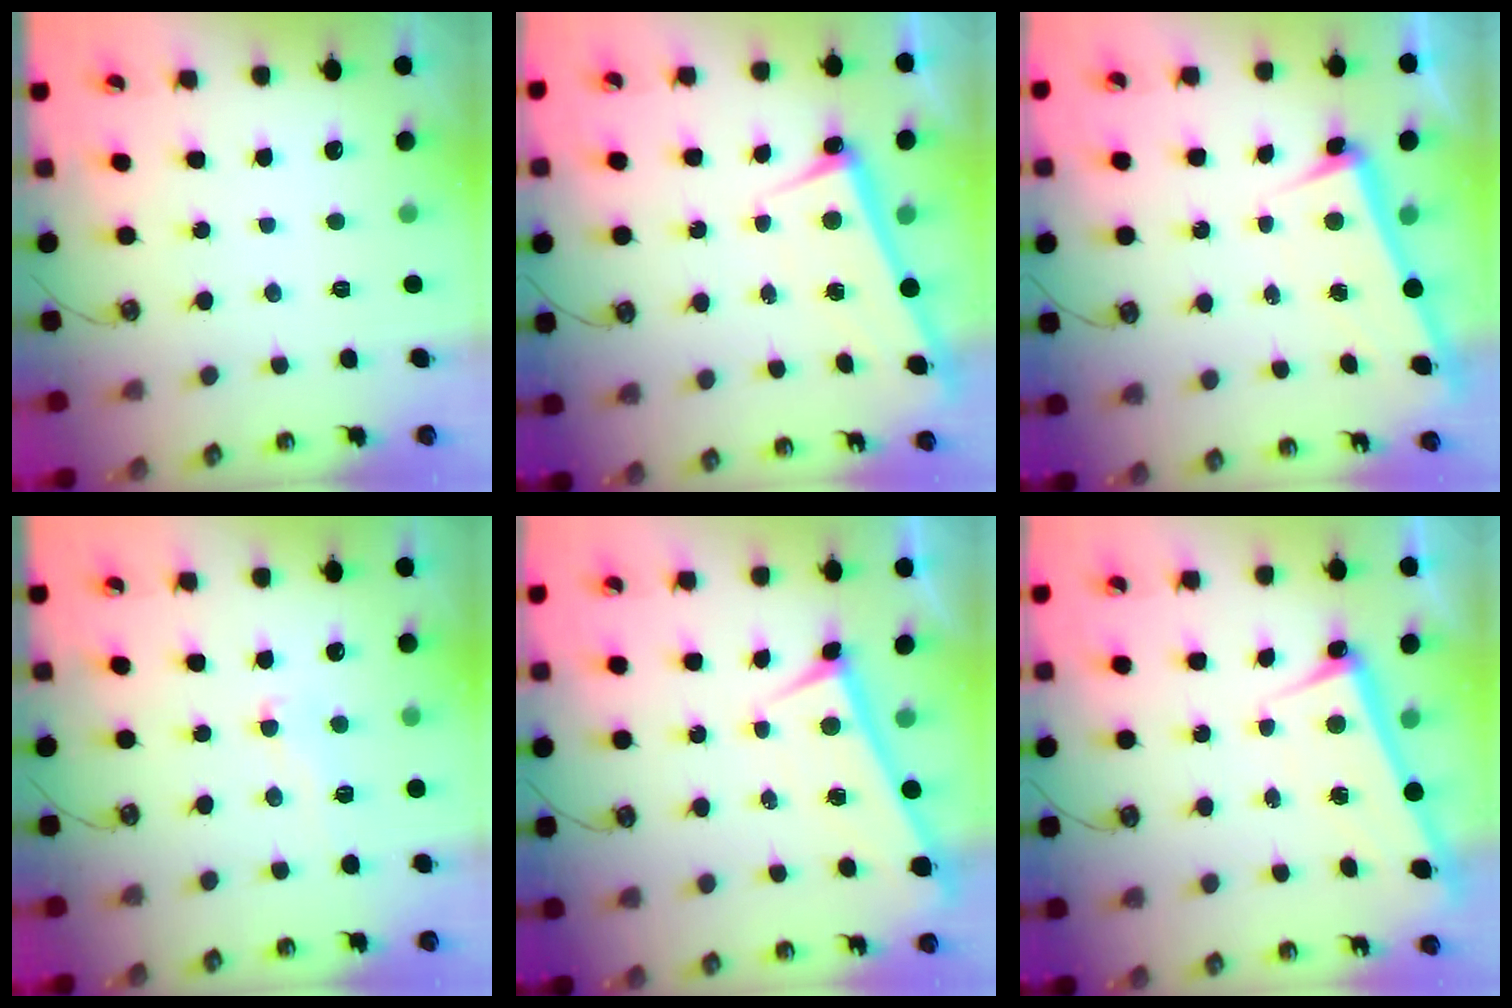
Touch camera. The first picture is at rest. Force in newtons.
{"total": 2.5, "press": 2.4, "slide": 0.5}
{"total": 3.6, "press": 3.4, "slide": 1.2}
{"total": 1.2, "press": 0.2, "slide": 1.1}
{"total": 0.0}
{"total": 2.5, "press": 2.4, "slide": 0.5}